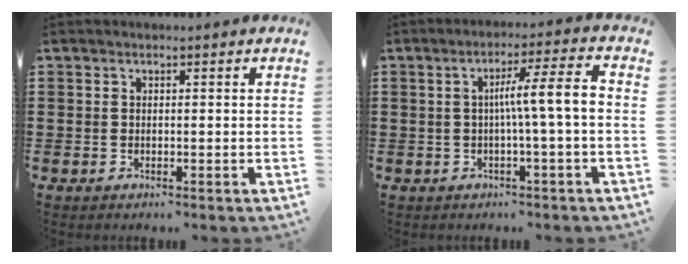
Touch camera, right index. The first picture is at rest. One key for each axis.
{"total": 6.9, "fx": -0.6, "fy": -0.1, "fz": 6.9, "tx": -0.125, "ty": 0.001, "tz": -0.018}